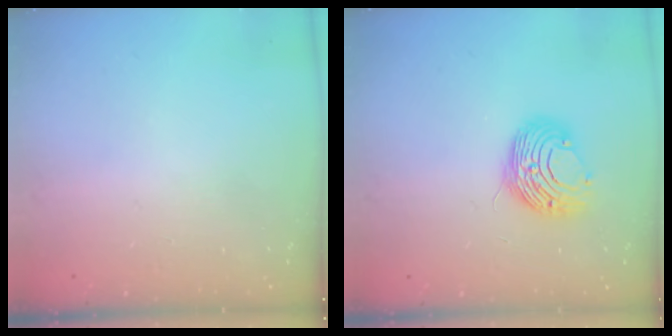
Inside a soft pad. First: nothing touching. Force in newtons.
{"total": 9.3, "press": 9.3, "slide": 0.3}